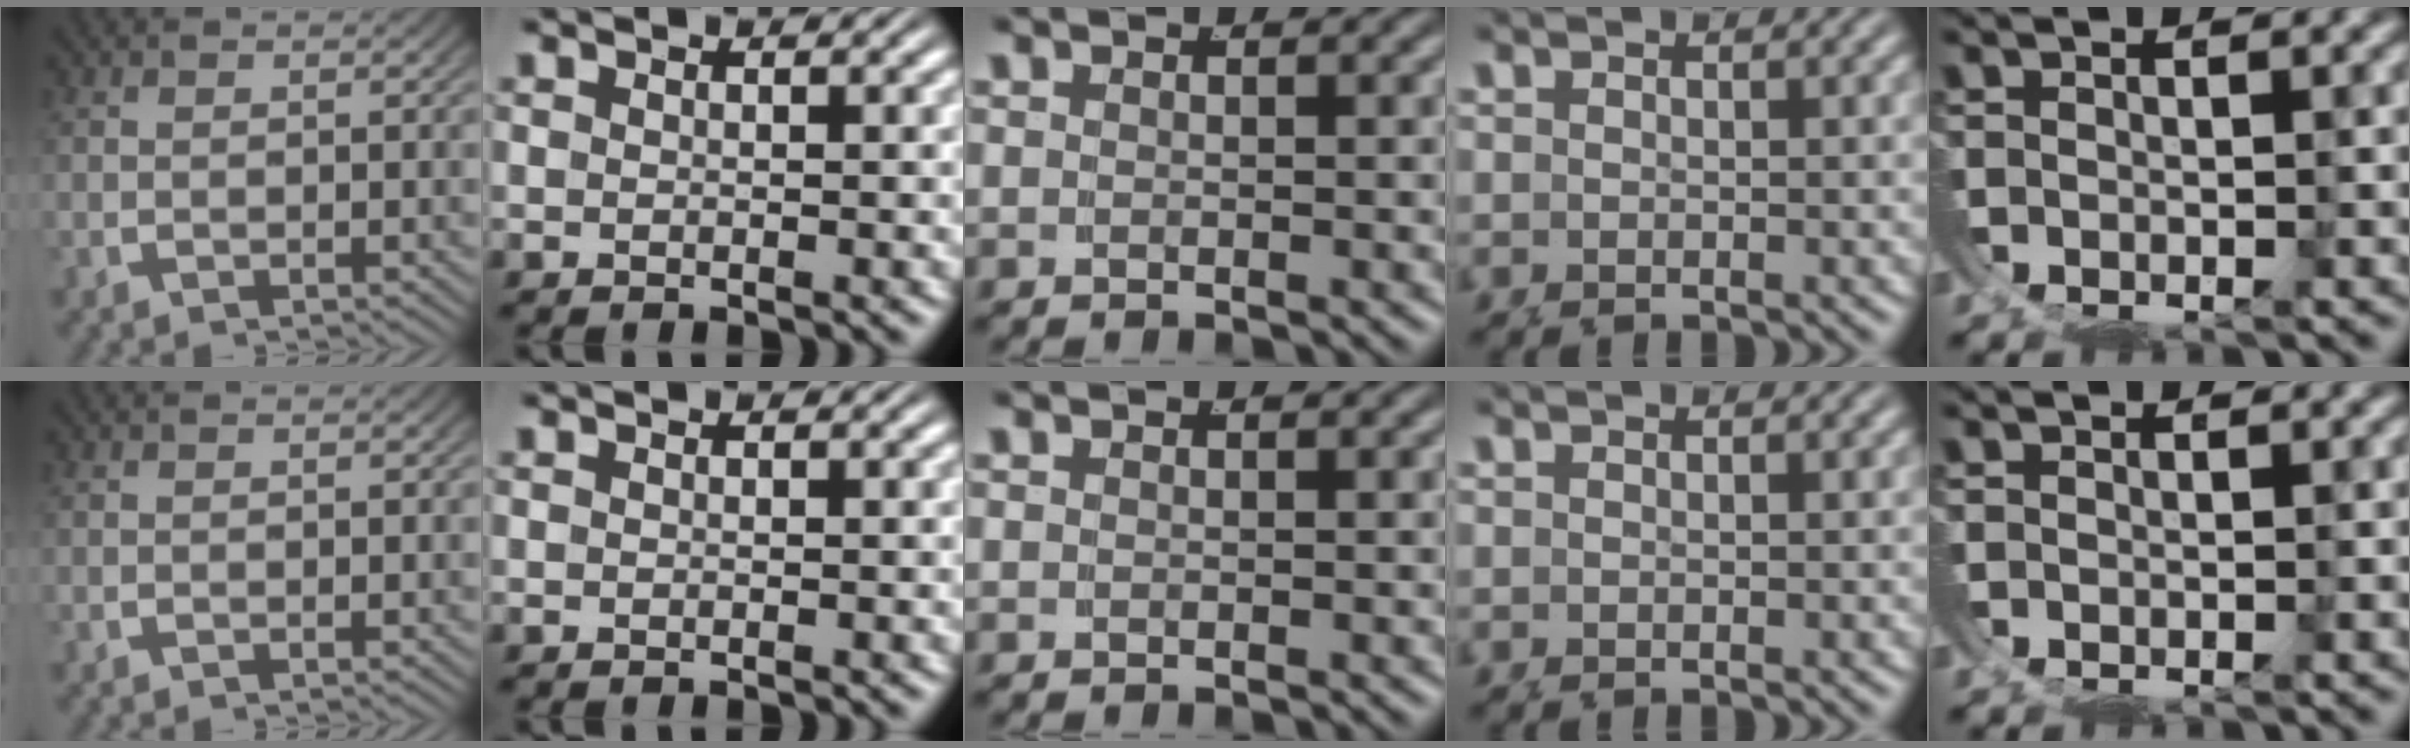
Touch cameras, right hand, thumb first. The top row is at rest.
{}